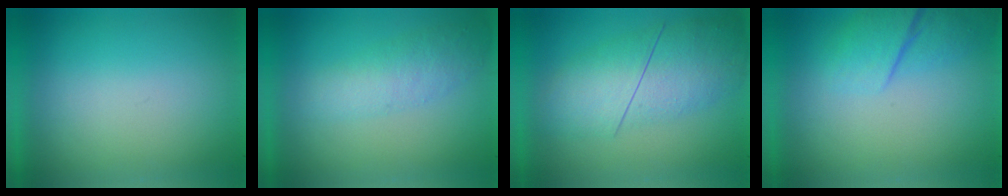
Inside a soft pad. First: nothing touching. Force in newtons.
{"total": 2.2}
{"total": 4.7}
{"total": 2.5}